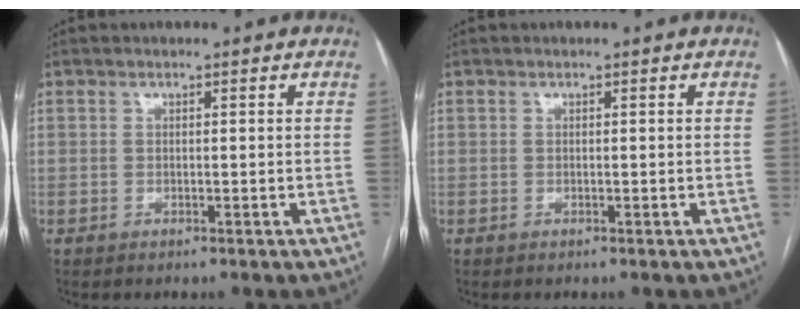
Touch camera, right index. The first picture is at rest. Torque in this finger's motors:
{"motor_torque": [0.00, 0.00, 0.02, 0.00]}